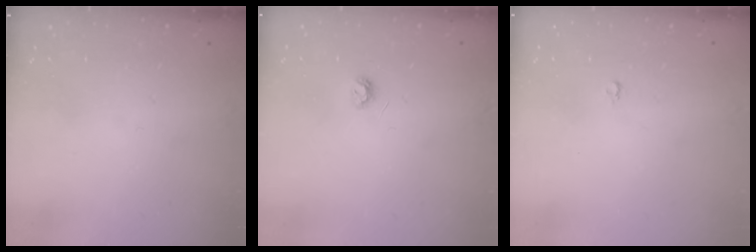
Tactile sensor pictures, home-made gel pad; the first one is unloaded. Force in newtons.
{"total": 4.2, "press": 4.2, "slide": 0.6}
{"total": 2.2, "press": 2.2, "slide": 0.2}